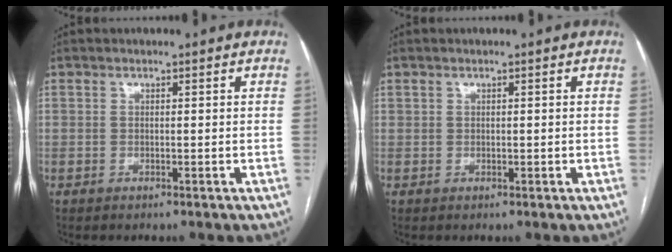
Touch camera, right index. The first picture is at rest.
{"total": 0.7, "force": [0.3, 0.5, 0.4], "torque": [-0.009, 0.003, 0.009]}